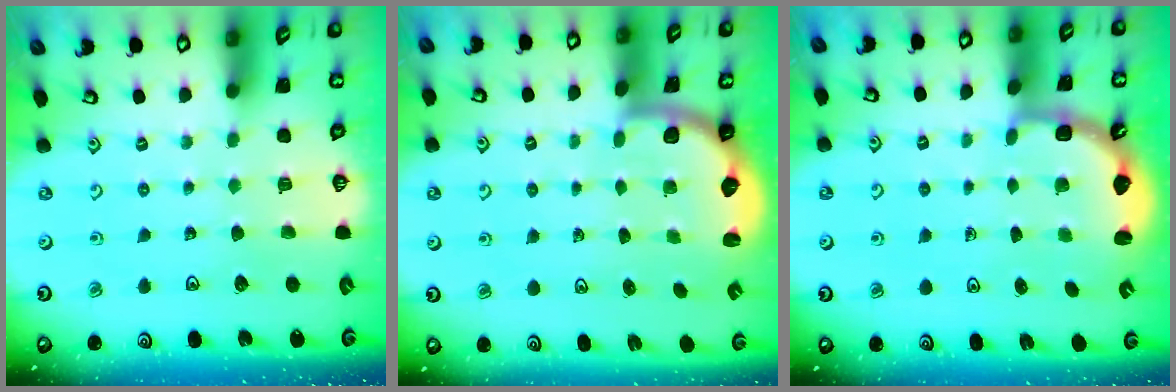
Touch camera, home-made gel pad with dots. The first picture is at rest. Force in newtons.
{"total": 2.3, "press": 1.9, "slide": 1.3}
{"total": 3.2, "press": 2.3, "slide": 2.3}